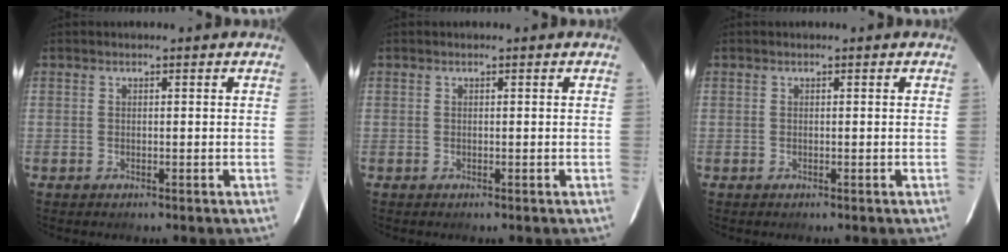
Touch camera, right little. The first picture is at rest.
{"total": 0.0}
{"total": 0.0}